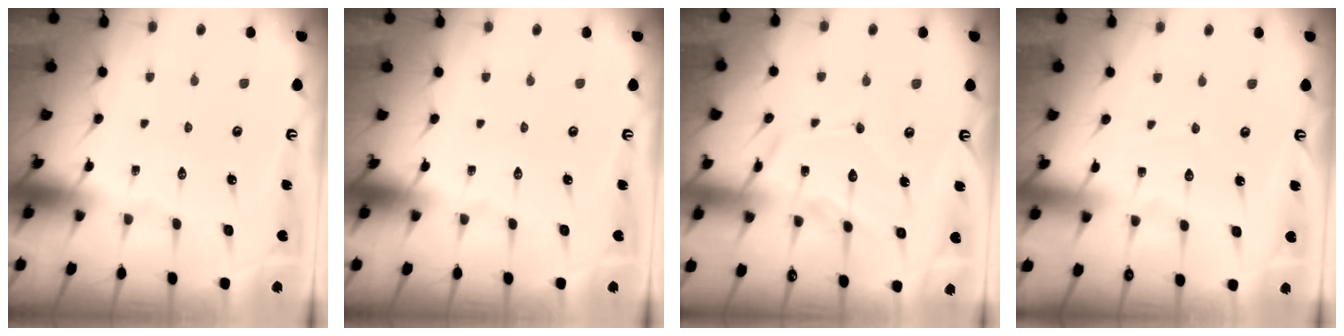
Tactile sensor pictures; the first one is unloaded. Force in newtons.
{"total": 0.0}
{"total": 12.3, "press": 12.2, "slide": 1.1}
{"total": 3.8, "press": 3.8, "slide": 0.4}